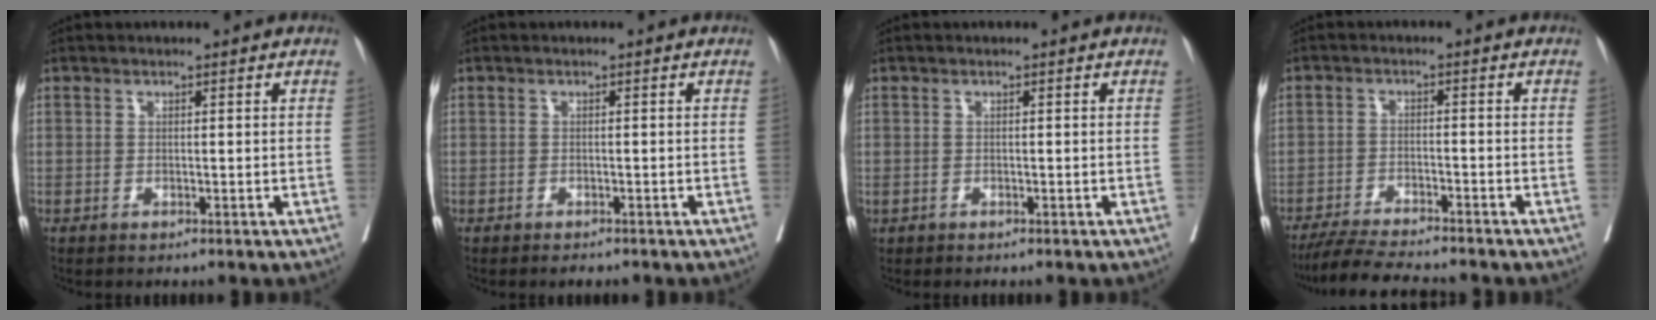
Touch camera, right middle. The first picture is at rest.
{"total": 1.3, "force": [-1.1, 0.5, 0.4], "torque": [-0.006, -0.002, -0.014]}
{"total": 0.0}
{"total": 9.2, "force": [-8.3, 0.5, 3.9], "torque": [-0.060, -0.020, -0.136]}